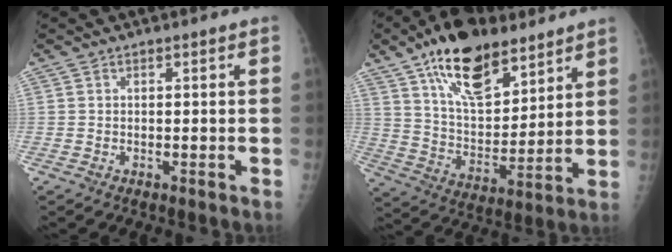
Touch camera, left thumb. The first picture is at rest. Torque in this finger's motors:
{"motor_torque": [0.97, 0.94, 1.47, -1.29, 0.18]}